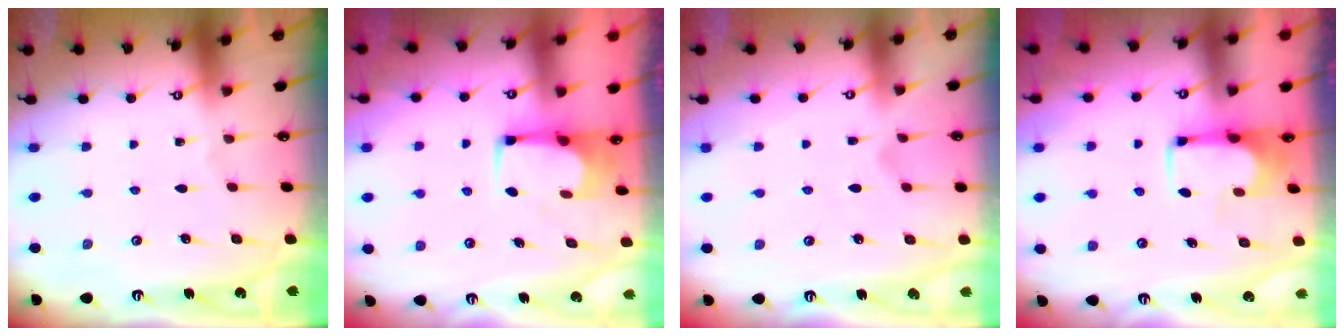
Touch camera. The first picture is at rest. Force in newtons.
{"total": 6.1, "press": 6.1, "slide": 0.4}
{"total": 2.3, "press": 2.1, "slide": 1.0}
{"total": 3.1, "press": 3.1, "slide": 0.4}